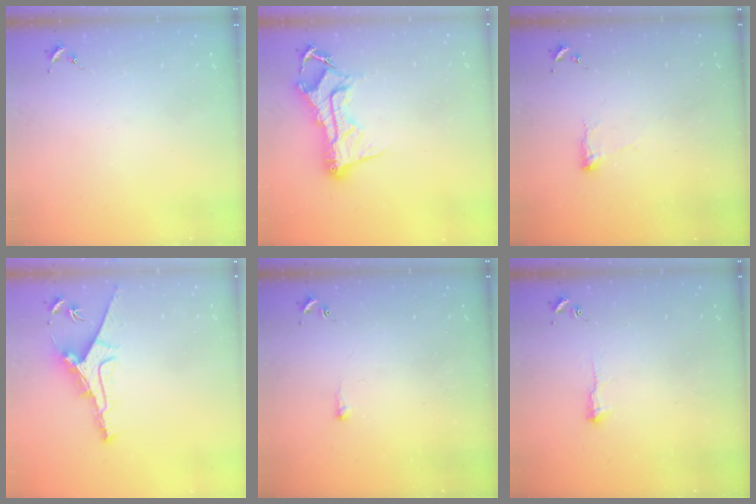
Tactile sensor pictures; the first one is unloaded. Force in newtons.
{"total": 14.0, "press": 14.0, "slide": 1.4}
{"total": 5.1, "press": 5.1, "slide": 0.8}
{"total": 9.9, "press": 9.9, "slide": 0.1}
{"total": 3.3, "press": 3.3, "slide": 0.5}
{"total": 5.1, "press": 5.0, "slide": 0.9}